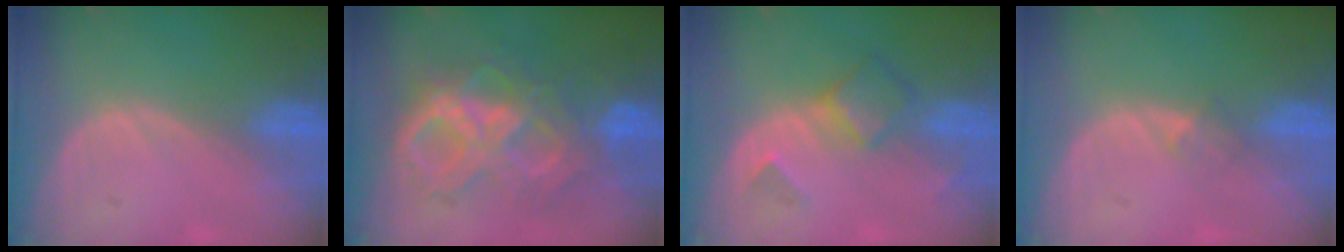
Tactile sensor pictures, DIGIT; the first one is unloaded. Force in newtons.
{"total": 10.5, "press": 10.4, "slide": 1.1}
{"total": 5.1, "press": 4.5, "slide": 2.4}
{"total": 1.5, "press": 1.2, "slide": 1.0}